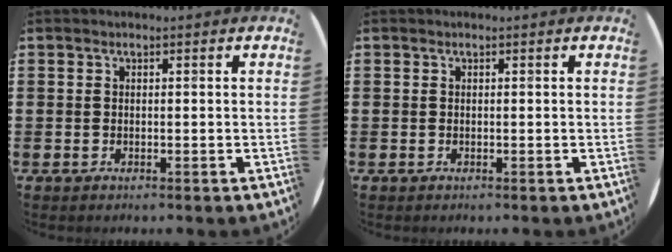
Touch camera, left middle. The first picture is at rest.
{"total": 0.0}